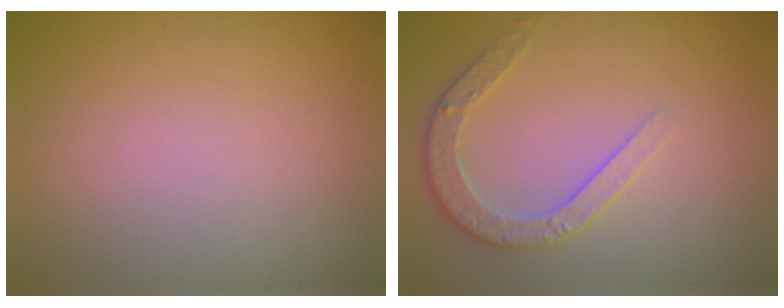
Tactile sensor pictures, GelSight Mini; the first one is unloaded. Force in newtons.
{"total": 3.5, "press": 2.8, "slide": 2.0}